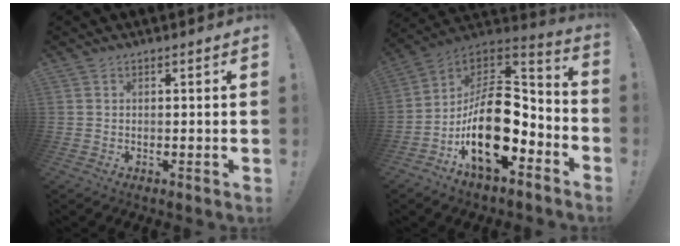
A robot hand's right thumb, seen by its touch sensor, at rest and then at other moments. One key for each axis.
{"total": 23.0, "fx": -5.0, "fy": 12.9, "fz": 18.4, "tx": -0.326, "ty": 0.026, "tz": -0.073}